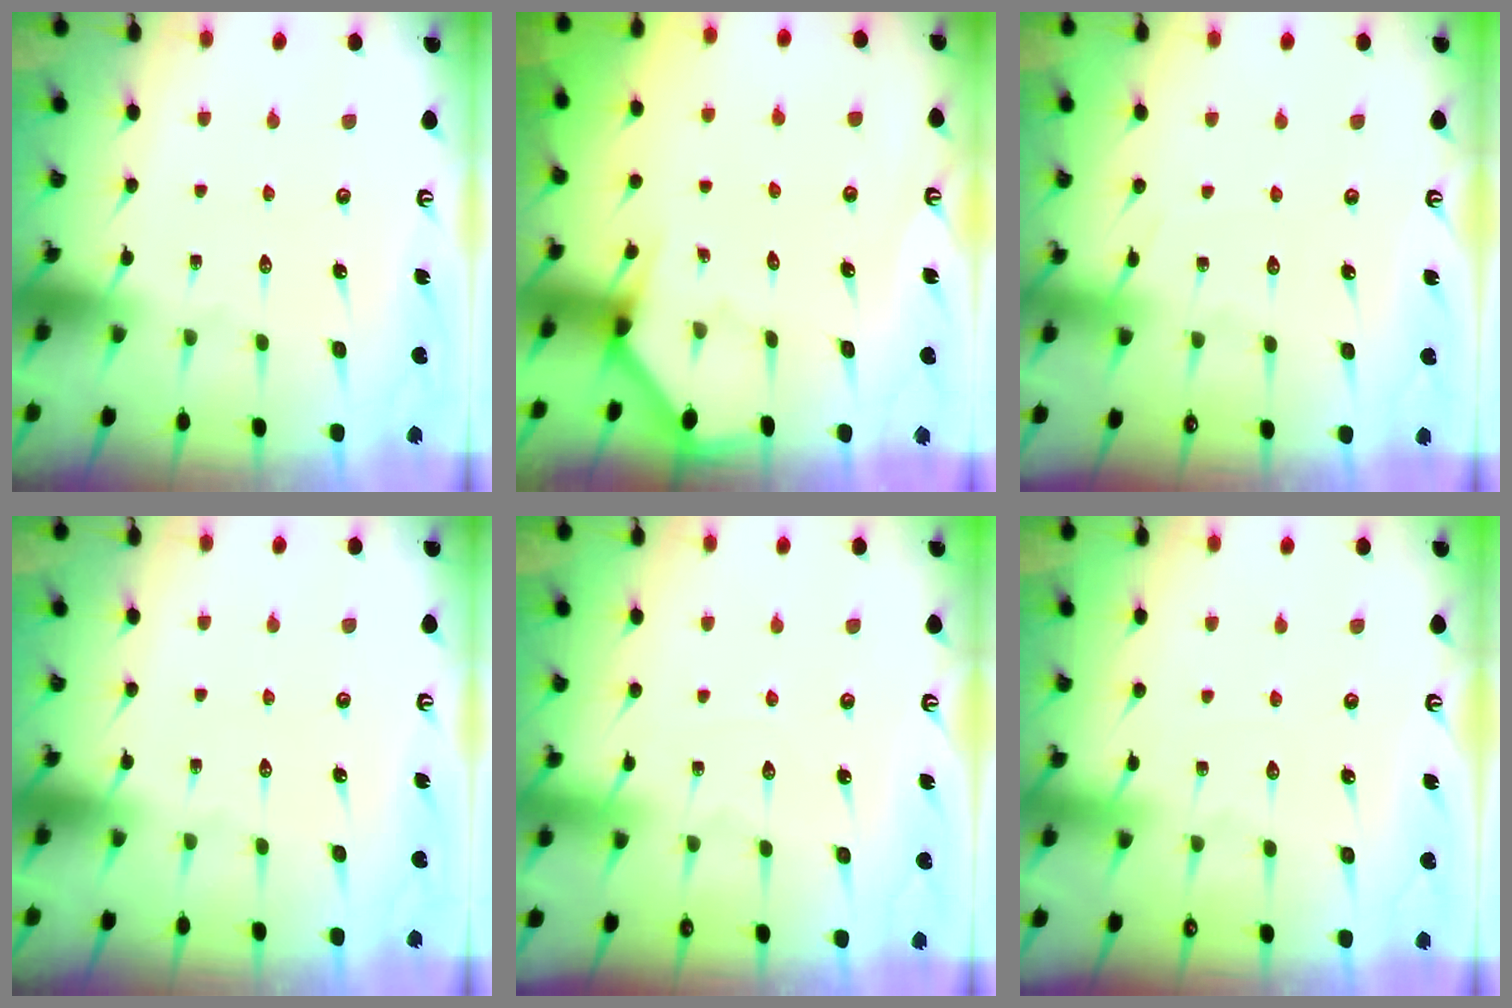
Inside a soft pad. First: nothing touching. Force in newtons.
{"total": 1.9, "press": 1.9, "slide": 0.1}
{"total": 4.5, "press": 4.5, "slide": 0.6}
{"total": 0.0}
{"total": 2.7, "press": 2.7, "slide": 0.3}
{"total": 1.5, "press": 1.5, "slide": 0.2}